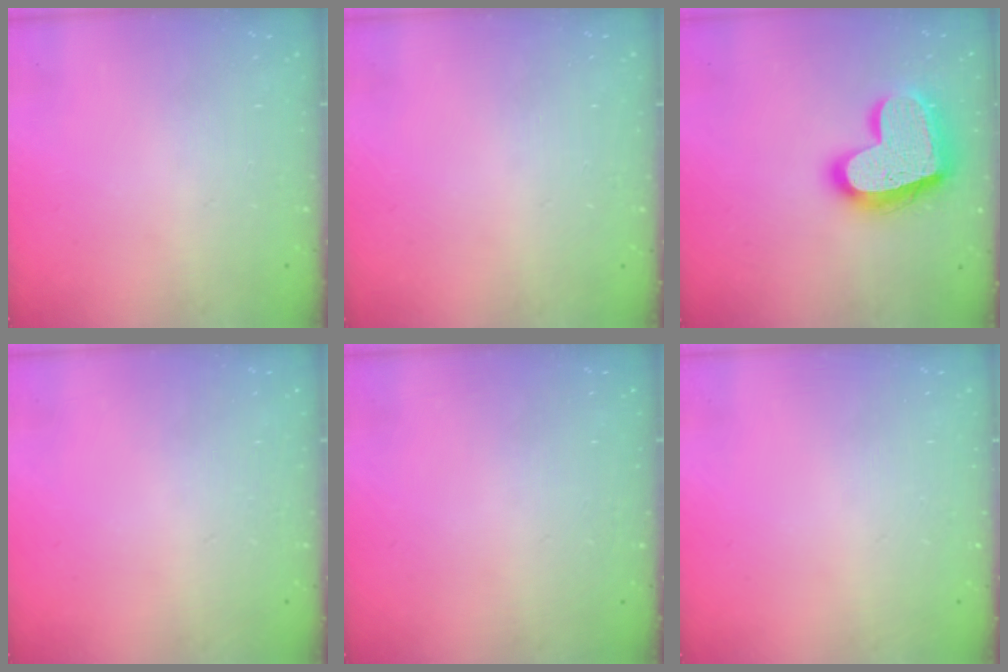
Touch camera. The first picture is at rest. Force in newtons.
{"total": 0.5, "press": 0.5, "slide": 0.1}
{"total": 20.4, "press": 20.3, "slide": 1.7}
{"total": 0.0}
{"total": 0.0}
{"total": 0.0}